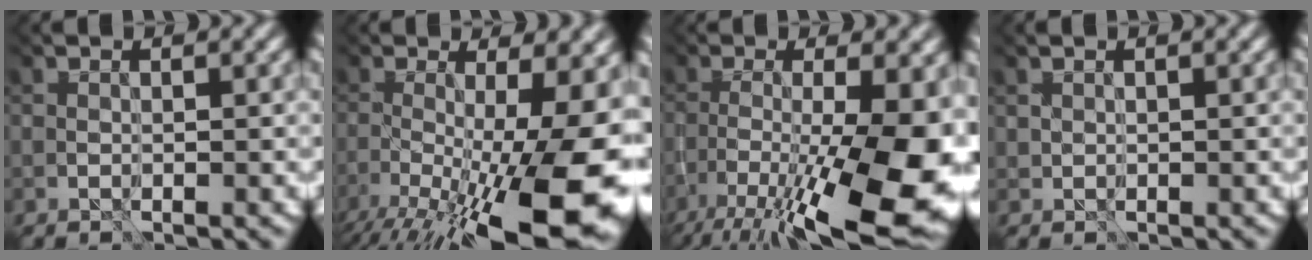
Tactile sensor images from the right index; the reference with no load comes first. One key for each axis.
{"total": 17.6, "fx": -6.2, "fy": 6.9, "fz": 15.0, "tx": -0.237, "ty": -0.024, "tz": -0.059}
{"total": 15.5, "fx": -7.0, "fy": 4.7, "fz": 13.0, "tx": -0.221, "ty": -0.003, "tz": -0.099}
{"total": 1.0, "fx": 0.8, "fy": 0.7, "fz": -0.1, "tx": 0.001, "ty": 0.001, "tz": 0.014}